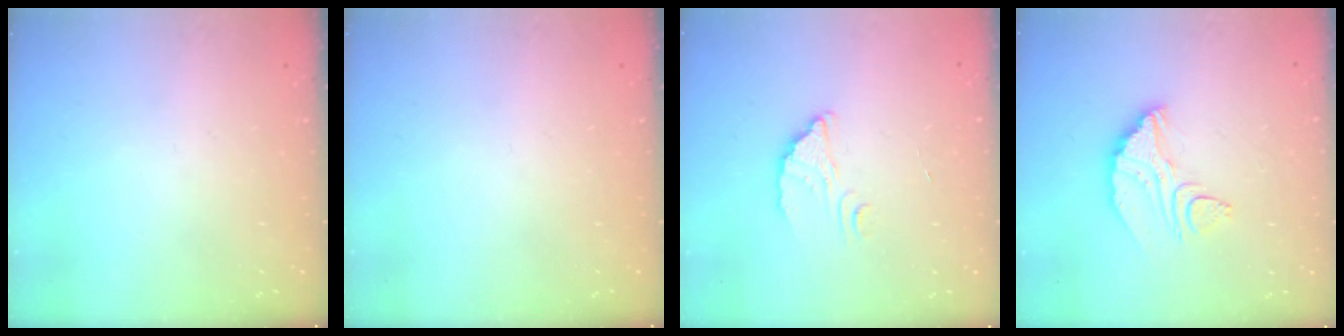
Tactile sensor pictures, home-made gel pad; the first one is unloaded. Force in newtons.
{"total": 0.0}
{"total": 2.6, "press": 2.6, "slide": 0.1}
{"total": 8.7, "press": 8.7, "slide": 0.7}